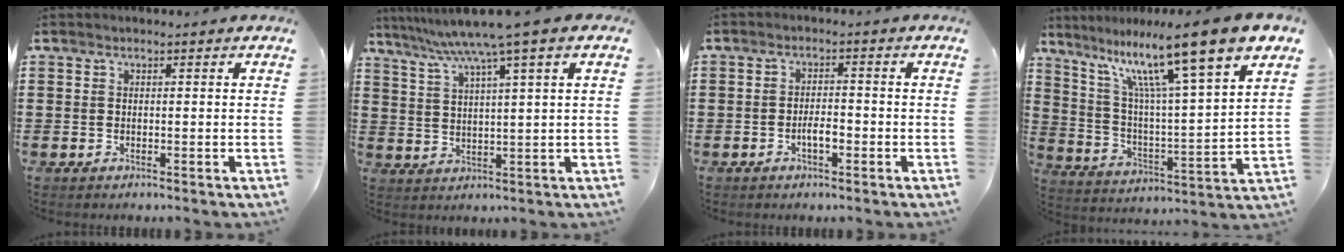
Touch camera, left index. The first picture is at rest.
{"total": 7.0, "force": [4.7, -0.8, 5.1], "torque": [-0.113, -0.025, 0.076]}
{"total": 2.9, "force": [-1.1, 0.9, 2.5], "torque": [-0.046, 0.005, -0.019]}
{"total": 14.0, "force": [10.1, 0.4, 9.8], "torque": [-0.202, -0.063, 0.158]}